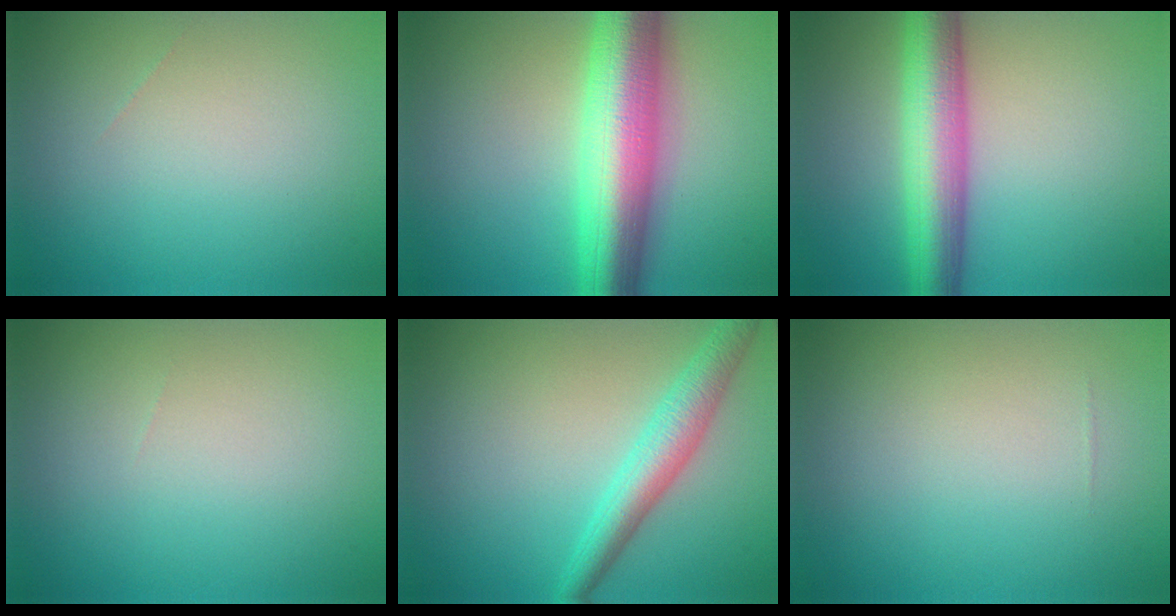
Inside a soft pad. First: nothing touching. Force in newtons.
{"total": 10.1, "press": 10.1, "slide": 0.1}
{"total": 7.4, "press": 7.4, "slide": 0.2}
{"total": 0.0}
{"total": 3.7, "press": 3.7, "slide": 0.2}
{"total": 0.0}